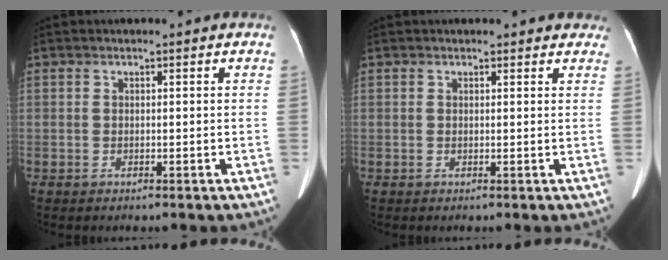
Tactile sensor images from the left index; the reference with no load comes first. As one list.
[{"total": 2.9, "force": [2.5, 1.3, 0.8], "torque": [0.001, 0.005, 0.014]}]